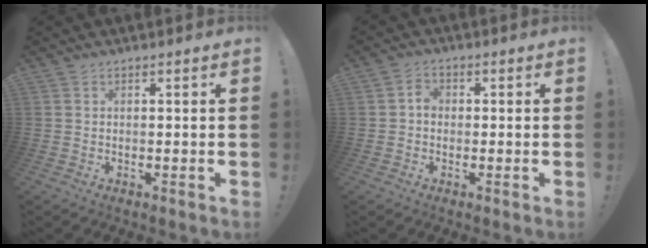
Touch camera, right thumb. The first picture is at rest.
{"total": 3.1, "force": [-0.7, 2.4, 1.8], "torque": [-0.025, 0.010, -0.016]}